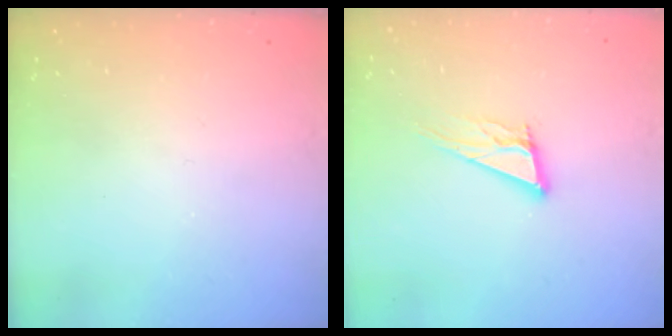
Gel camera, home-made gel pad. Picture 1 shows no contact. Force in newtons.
{"total": 11.5, "press": 11.2, "slide": 2.6}